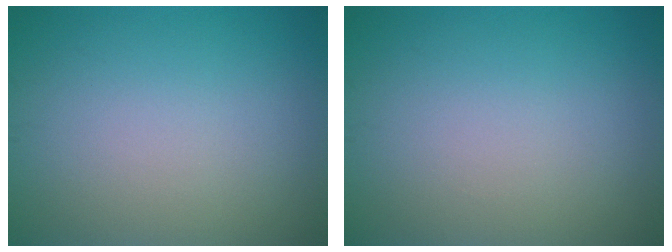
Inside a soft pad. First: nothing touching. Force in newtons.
{"total": 0.0}